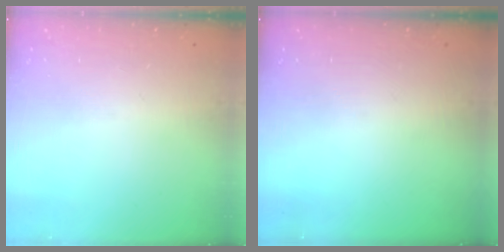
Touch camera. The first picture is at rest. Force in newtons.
{"total": 0.0}